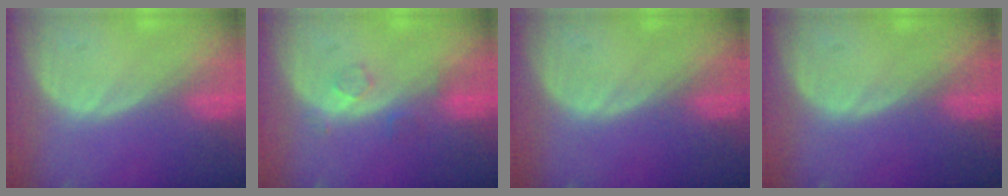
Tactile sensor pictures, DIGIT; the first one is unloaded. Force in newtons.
{"total": 2.1, "press": 2.1, "slide": 0.2}
{"total": 0.0}
{"total": 0.0}